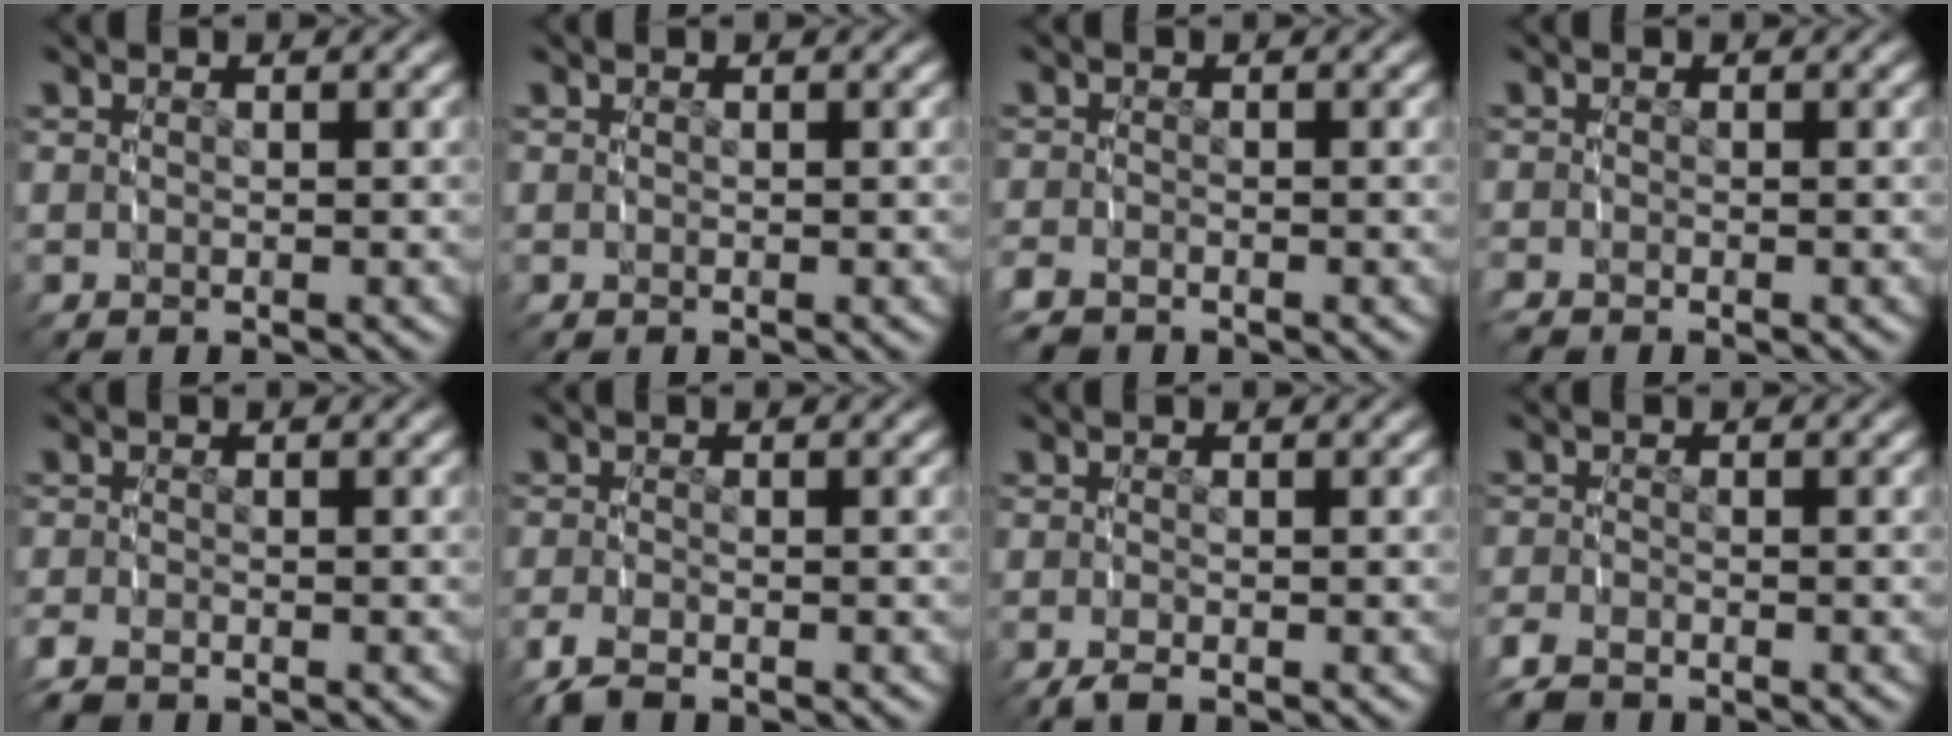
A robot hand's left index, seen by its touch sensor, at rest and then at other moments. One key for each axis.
{"total": 0.0}
{"total": 1.7, "fx": -1.4, "fy": 0.9, "fz": 0.4, "tx": -0.021, "ty": -0.008, "tz": -0.025}
{"total": 1.2, "fx": -0.9, "fy": 0.7, "fz": 0.2, "tx": -0.010, "ty": -0.001, "tz": -0.017}
{"total": 1.7, "fx": -1.3, "fy": 0.8, "fz": 0.6, "tx": -0.025, "ty": -0.007, "tz": -0.022}
{"total": 1.9, "fx": -1.5, "fy": 0.5, "fz": 1.0, "tx": -0.026, "ty": -0.006, "tz": -0.023}
{"total": 0.9, "fx": -0.7, "fy": 0.0, "fz": 0.6, "tx": -0.012, "ty": 0.001, "tz": -0.013}
{"total": 2.0, "fx": -1.7, "fy": 0.8, "fz": 0.6, "tx": -0.023, "ty": -0.007, "tz": -0.030}